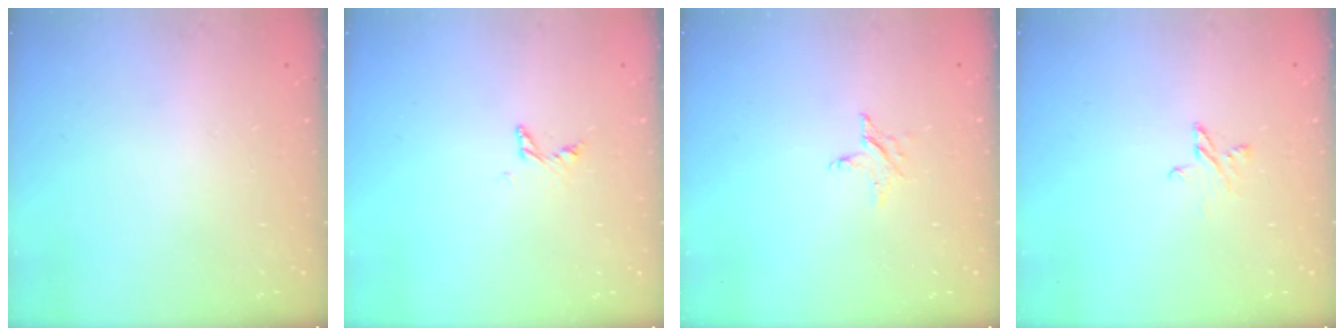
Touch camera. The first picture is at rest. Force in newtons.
{"total": 2.7, "press": 2.7, "slide": 0.1}
{"total": 2.4, "press": 2.4, "slide": 0.1}
{"total": 3.8, "press": 3.8, "slide": 0.4}